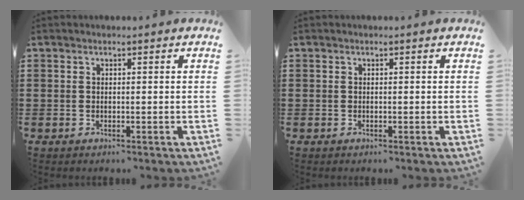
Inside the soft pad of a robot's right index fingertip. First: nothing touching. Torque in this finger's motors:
{"motor_torque": [-0.21, 0.51, 0.01, 0.01]}